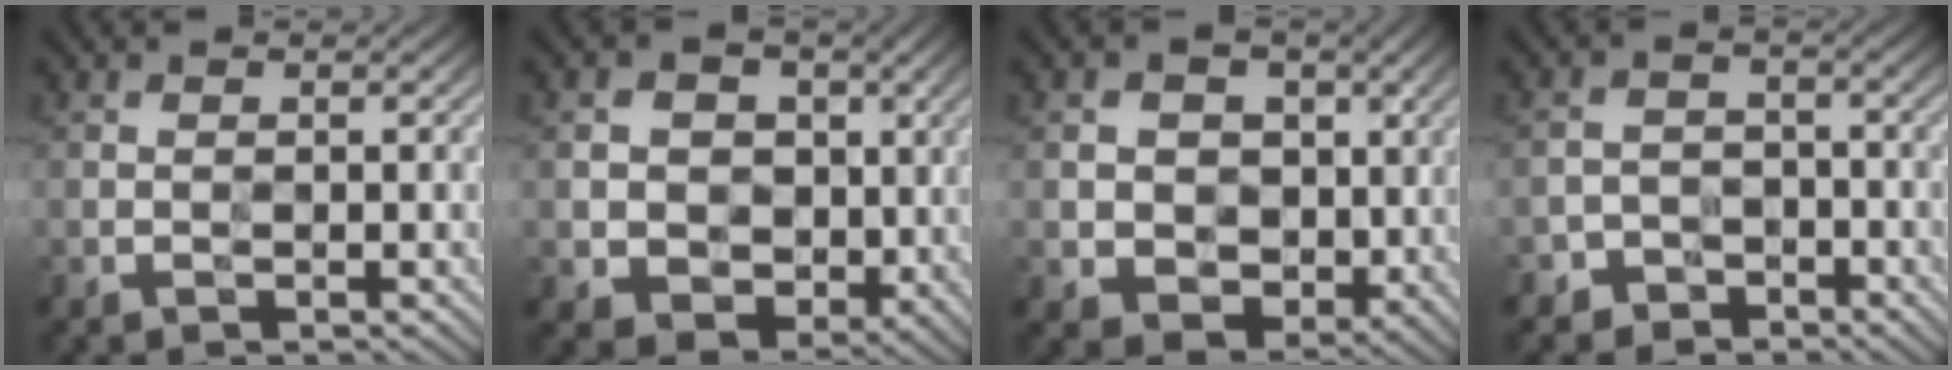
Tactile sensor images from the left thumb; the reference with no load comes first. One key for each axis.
{"total": 7.7, "fx": 0.1, "fy": 6.7, "fz": 3.9, "tx": -0.089, "ty": -0.016, "tz": -0.007}
{"total": 7.0, "fx": 0.3, "fy": 6.0, "fz": 3.7, "tx": -0.082, "ty": -0.015, "tz": -0.003}
{"total": 4.0, "fx": -2.8, "fy": 2.8, "fz": 0.4, "tx": 0.011, "ty": 0.007, "tz": -0.054}